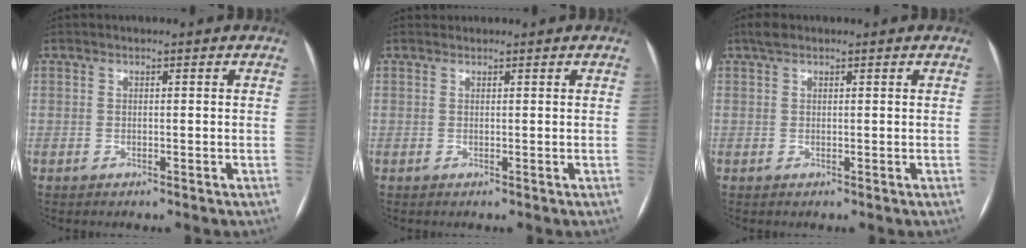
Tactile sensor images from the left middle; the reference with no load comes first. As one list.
[{"total": 0.7, "force": [0.7, 0.2, -0.1], "torque": [-0.003, 0.015, 0.015]}, {"total": 1.6, "force": [1.2, 0.8, 0.8], "torque": [-0.017, 0.018, 0.021]}]